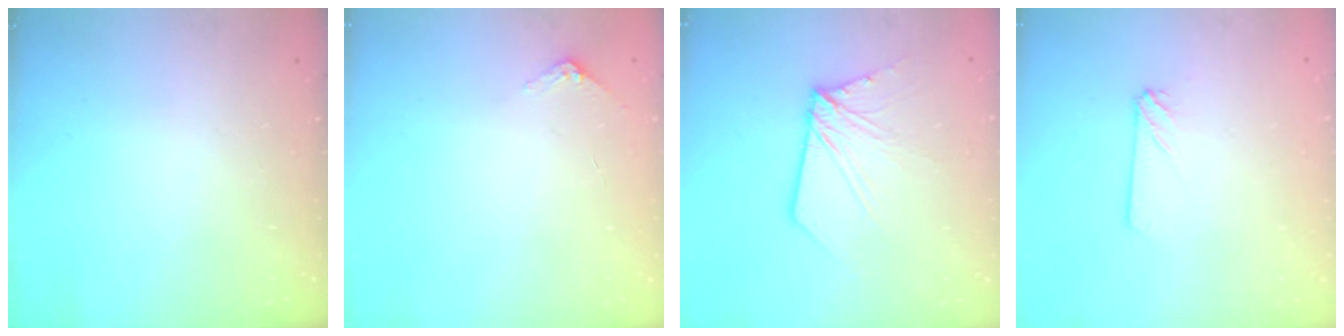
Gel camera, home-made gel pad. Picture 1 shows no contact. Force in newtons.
{"total": 2.9, "press": 2.9, "slide": 0.2}
{"total": 8.6, "press": 8.5, "slide": 1.0}
{"total": 2.4, "press": 2.4, "slide": 0.3}